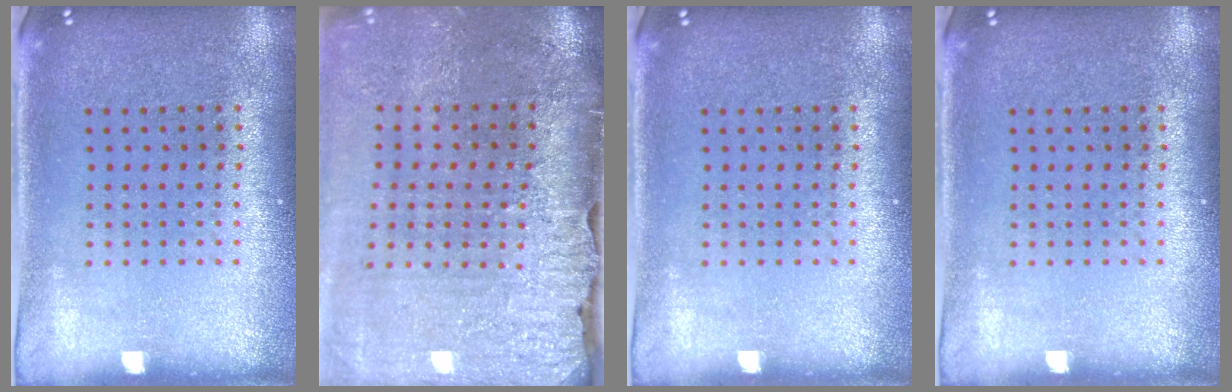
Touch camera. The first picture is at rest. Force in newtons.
{"total": 3.8, "press": 3.3, "slide": 1.9}
{"total": 0.0}
{"total": 0.0}